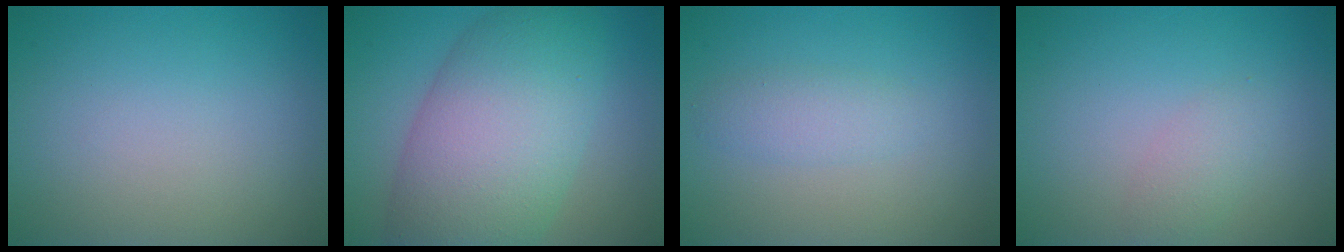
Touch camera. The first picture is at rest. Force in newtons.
{"total": 10.8, "press": 10.8, "slide": 0.4}
{"total": 1.8, "press": 1.8, "slide": 0.1}
{"total": 1.5, "press": 1.5, "slide": 0.1}